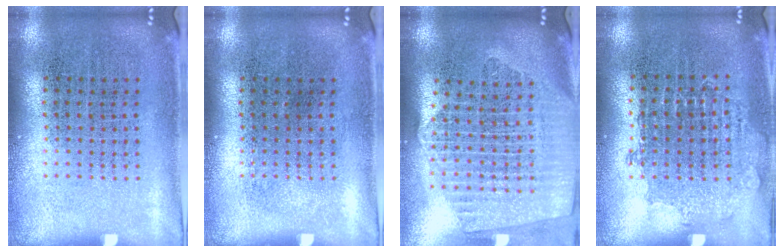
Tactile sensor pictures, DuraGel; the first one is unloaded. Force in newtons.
{"total": 0.0}
{"total": 2.3, "press": 2.0, "slide": 1.2}
{"total": 0.7, "press": 0.7, "slide": 0.2}